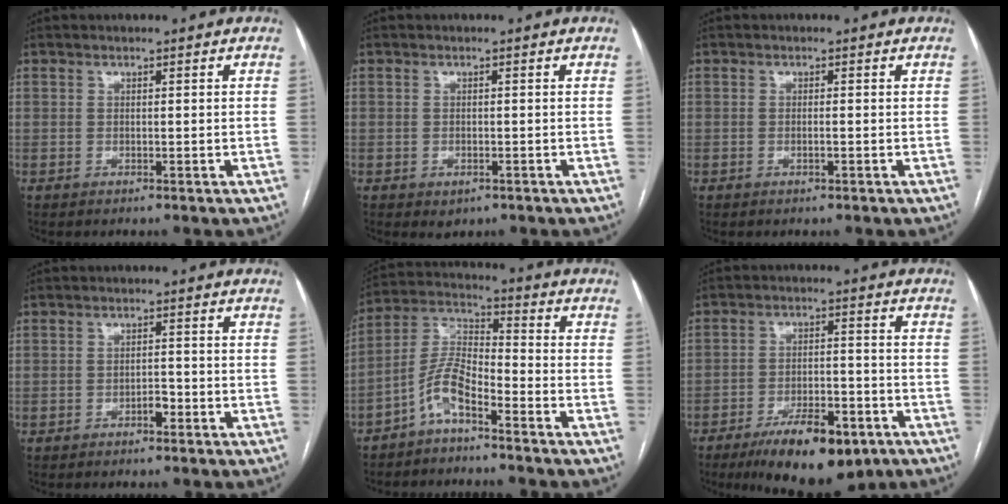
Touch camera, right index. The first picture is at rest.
{"total": 1.7, "force": [-0.8, 1.1, 0.9], "torque": [-0.010, 0.001, -0.001]}
{"total": 0.7, "force": [-0.2, 0.0, 0.7], "torque": [-0.015, -0.001, -0.003]}
{"total": 1.6, "force": [-1.0, 0.7, 1.1], "torque": [-0.013, 0.004, -0.018]}
{"total": 7.3, "force": [-4.7, 1.9, 5.3], "torque": [-0.124, 0.012, -0.098]}
{"total": 12.9, "force": [-8.2, 4.4, 9.0], "torque": [-0.139, -0.004, -0.124]}